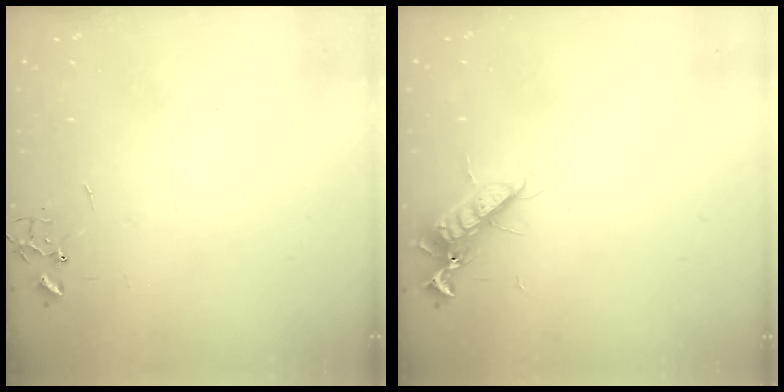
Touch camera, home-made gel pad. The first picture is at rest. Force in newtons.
{"total": 11.1, "press": 11.1, "slide": 1.3}